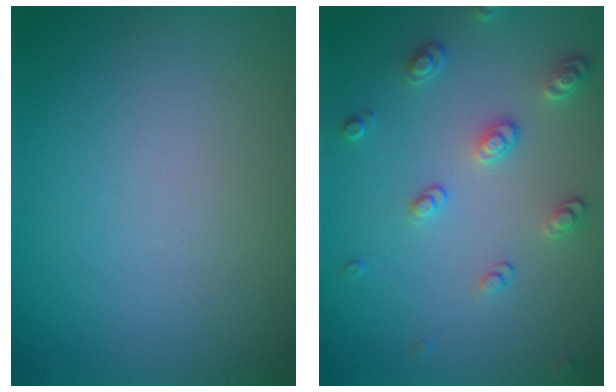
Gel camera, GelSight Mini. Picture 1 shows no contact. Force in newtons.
{"total": 2.6, "press": 2.5, "slide": 0.7}